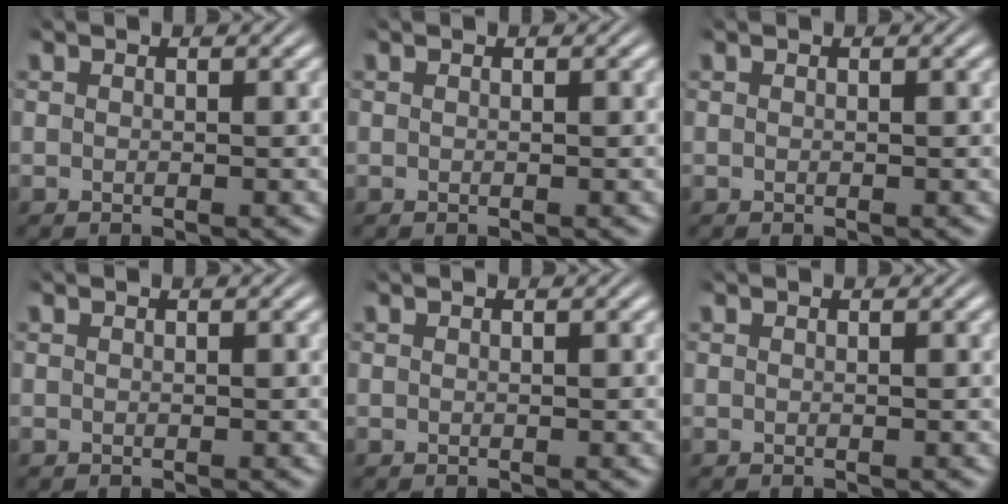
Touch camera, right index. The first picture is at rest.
{"total": 0.0}
{"total": 0.0}
{"total": 0.0}
{"total": 0.0}
{"total": 0.0}